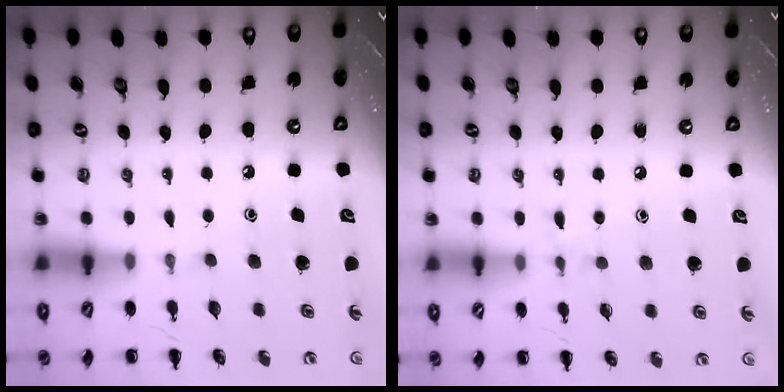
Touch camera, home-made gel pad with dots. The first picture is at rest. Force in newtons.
{"total": 6.0, "press": 5.8, "slide": 1.8}